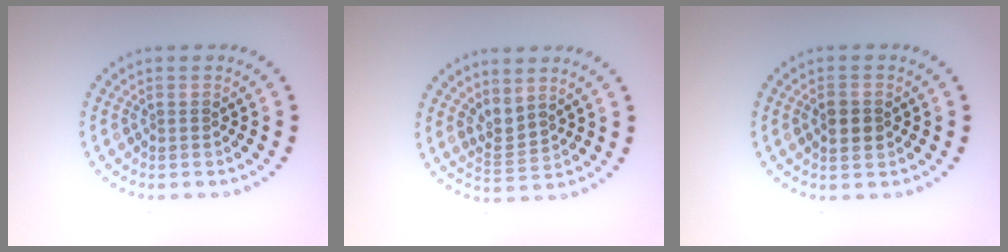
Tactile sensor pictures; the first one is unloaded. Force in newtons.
{"total": 2.3, "press": 1.5, "slide": 1.7}
{"total": 2.3, "press": 2.2, "slide": 0.1}